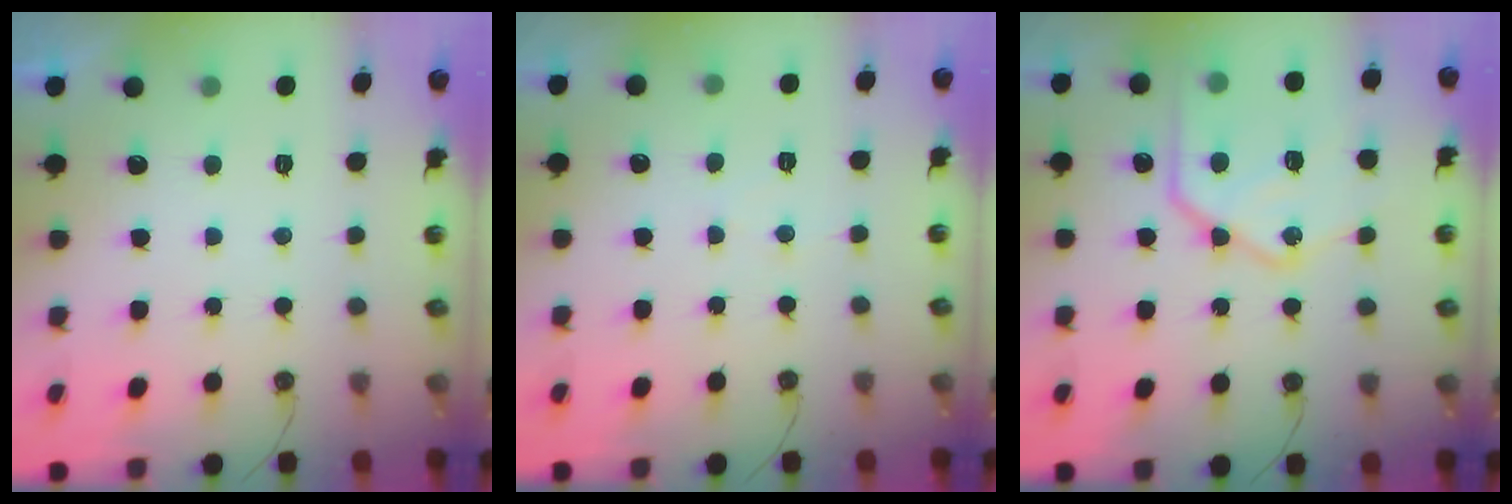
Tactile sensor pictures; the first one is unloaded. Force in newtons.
{"total": 3.4, "press": 3.4, "slide": 0.5}
{"total": 21.5, "press": 21.4, "slide": 2.2}